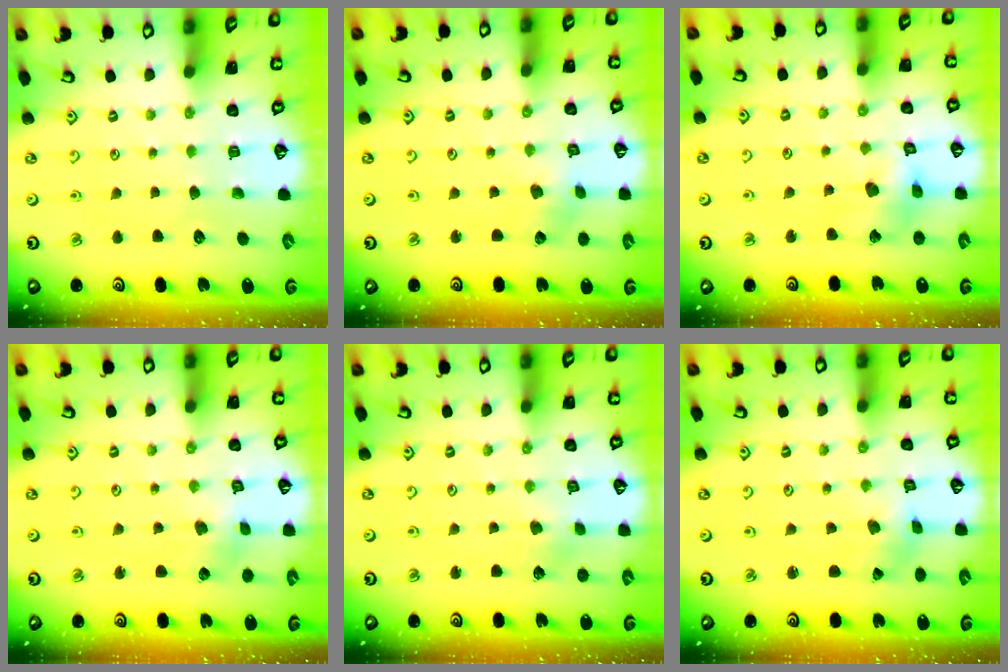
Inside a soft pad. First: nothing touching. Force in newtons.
{"total": 1.7, "press": 1.7, "slide": 0.2}
{"total": 10.5, "press": 10.4, "slide": 1.4}
{"total": 2.5, "press": 2.5, "slide": 0.6}
{"total": 1.8, "press": 1.8, "slide": 0.2}
{"total": 2.2, "press": 2.1, "slide": 0.6}